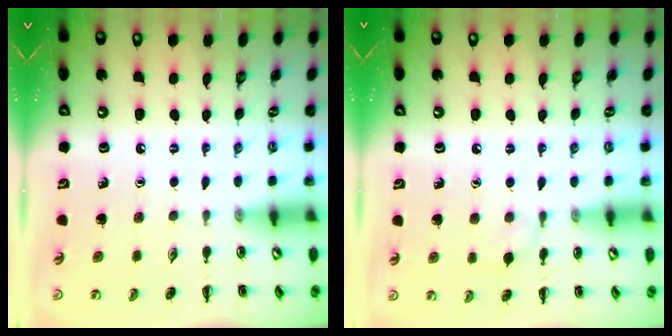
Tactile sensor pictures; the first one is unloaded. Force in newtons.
{"total": 5.2, "press": 4.8, "slide": 1.9}